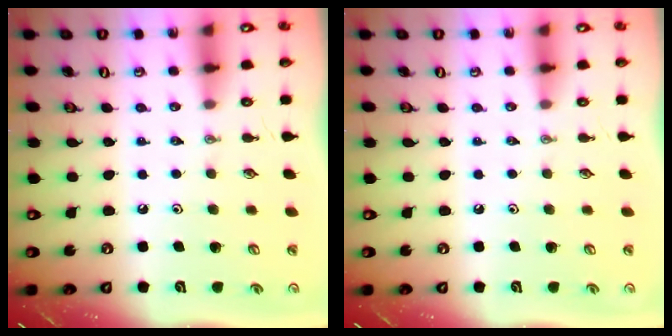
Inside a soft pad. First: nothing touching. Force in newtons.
{"total": 0.0}